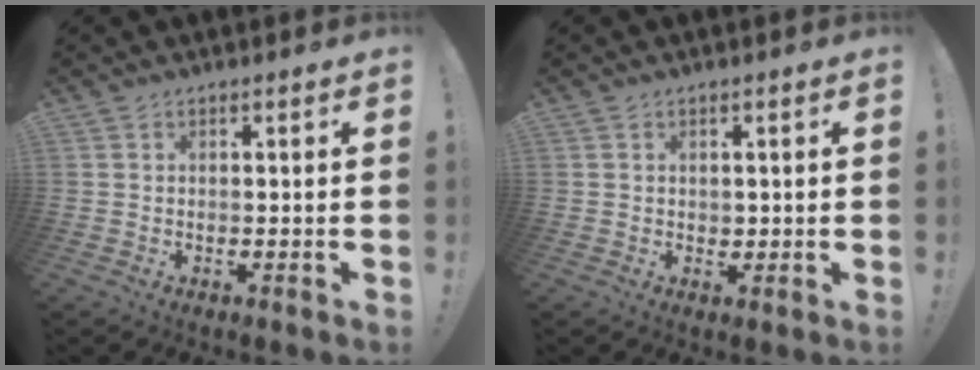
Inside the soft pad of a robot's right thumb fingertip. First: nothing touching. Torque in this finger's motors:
{"motor_torque": [-0.14, -0.05, -0.17, -0.07, -0.01]}